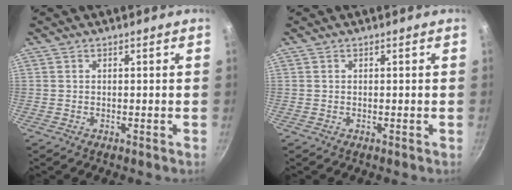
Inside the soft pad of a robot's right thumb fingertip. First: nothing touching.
{"total": 0.0}